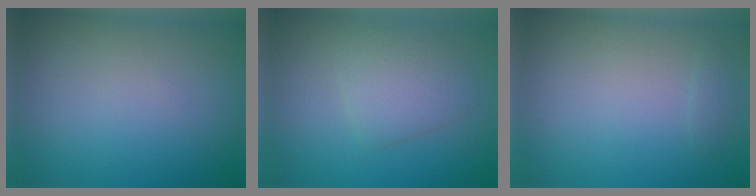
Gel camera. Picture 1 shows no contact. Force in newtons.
{"total": 3.0, "press": 3.0, "slide": 0.0}
{"total": 0.6, "press": 0.6, "slide": 0.0}